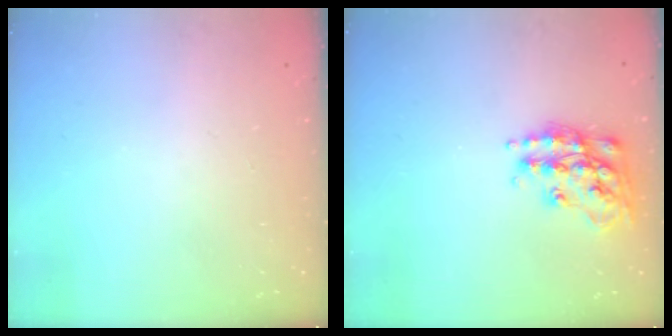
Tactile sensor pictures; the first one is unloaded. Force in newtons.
{"total": 17.4, "press": 17.3, "slide": 1.2}